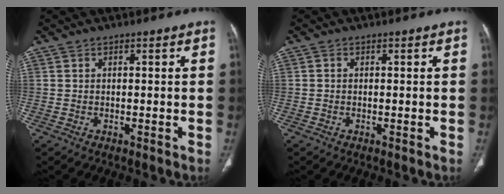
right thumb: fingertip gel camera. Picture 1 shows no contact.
{"total": 0.0}